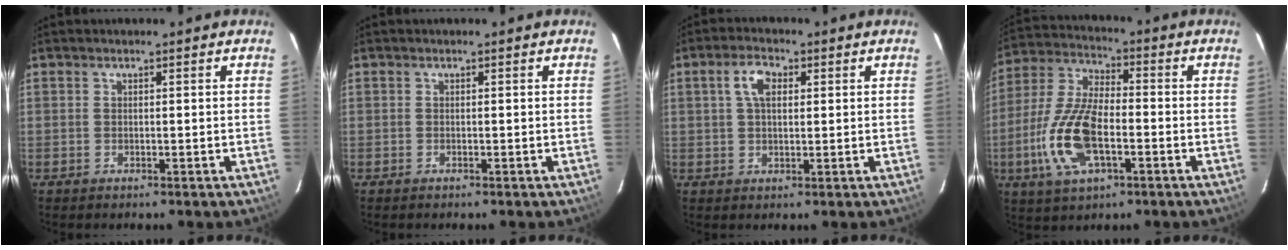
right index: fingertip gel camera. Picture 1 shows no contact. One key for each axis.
{"total": 0.0}
{"total": 4.7, "fx": 1.4, "fy": 2.6, "fz": 3.7, "tx": -0.070, "ty": 0.014, "tz": 0.025}
{"total": 14.9, "fx": -4.3, "fy": 6.5, "fz": 12.7, "tx": -0.279, "ty": -0.002, "tz": -0.083}